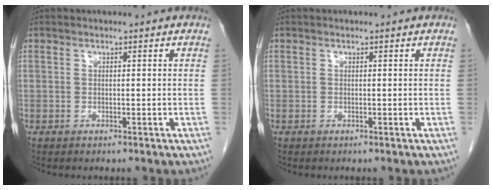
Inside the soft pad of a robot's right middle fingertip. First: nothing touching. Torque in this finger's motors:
{"motor_torque": [0.00, 0.00, 0.00, 0.00]}